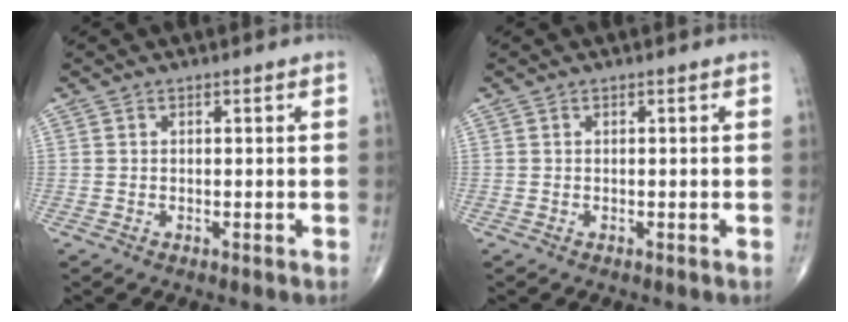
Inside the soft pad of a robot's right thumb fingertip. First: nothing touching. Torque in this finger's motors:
{"motor_torque": [-0.01, 0.01, -0.03, 0.03, 0.00]}